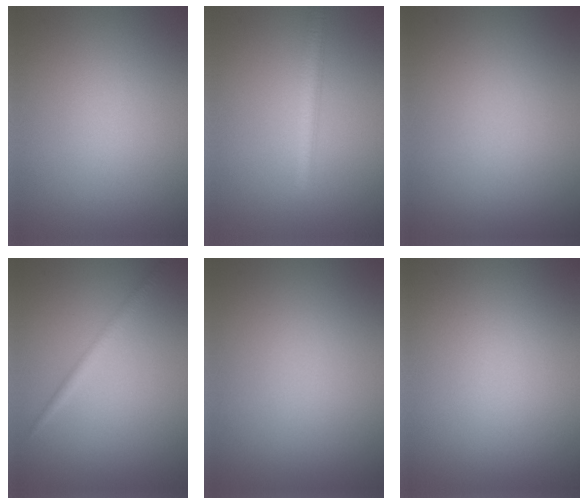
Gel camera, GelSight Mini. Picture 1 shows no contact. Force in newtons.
{"total": 2.4, "press": 2.4, "slide": 0.1}
{"total": 0.0}
{"total": 1.4, "press": 1.4, "slide": 0.1}
{"total": 0.0}
{"total": 0.0}